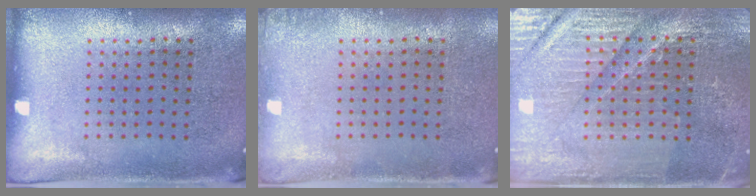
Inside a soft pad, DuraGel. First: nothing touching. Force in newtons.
{"total": 0.7, "press": 0.6, "slide": 0.2}
{"total": 4.8, "press": 4.6, "slide": 1.5}